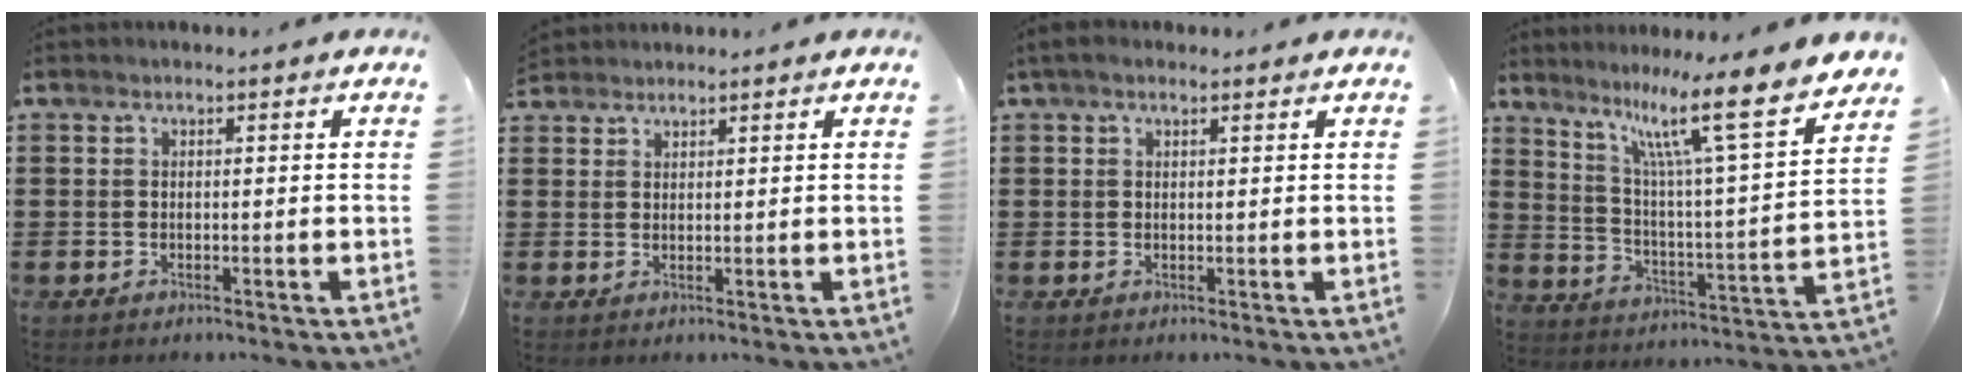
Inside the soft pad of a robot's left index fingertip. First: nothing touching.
{"total": 1.7, "force": [1.6, 0.5, -0.2], "torque": [-0.002, 0.002, 0.033]}
{"total": 1.4, "force": [0.8, 0.8, 0.9], "torque": [-0.019, 0.006, 0.015]}
{"total": 12.4, "force": [8.9, 0.5, 8.6], "torque": [-0.170, -0.059, 0.135]}